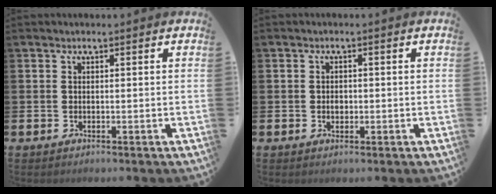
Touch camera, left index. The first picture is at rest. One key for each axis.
{"total": 1.4, "fx": -0.1, "fy": 1.1, "fz": 0.9, "tx": -0.007, "ty": 0.003, "tz": -0.006}